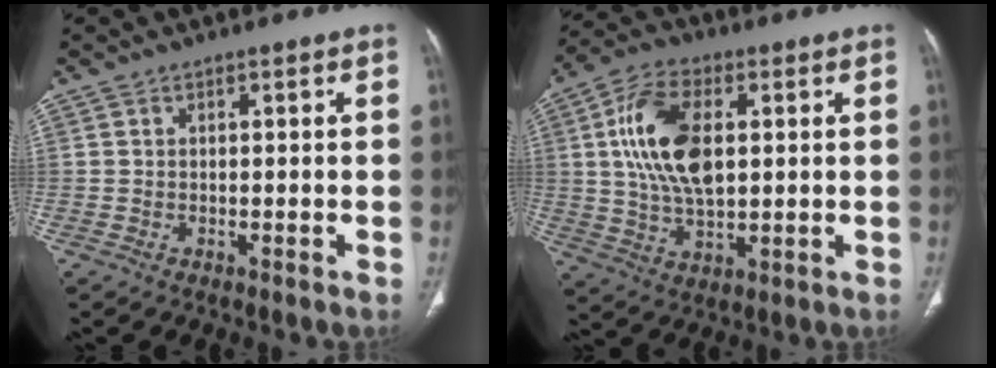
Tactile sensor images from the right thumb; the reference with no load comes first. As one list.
[{"total": 14.9, "force": [2.7, 8.1, 12.2], "torque": [-0.230, 0.002, 0.050]}]